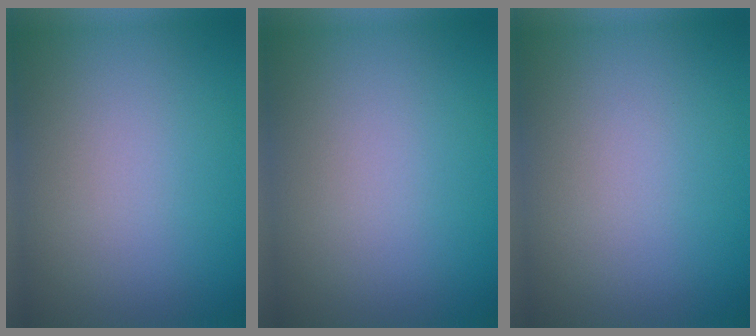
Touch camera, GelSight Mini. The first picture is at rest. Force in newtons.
{"total": 0.0}
{"total": 0.0}